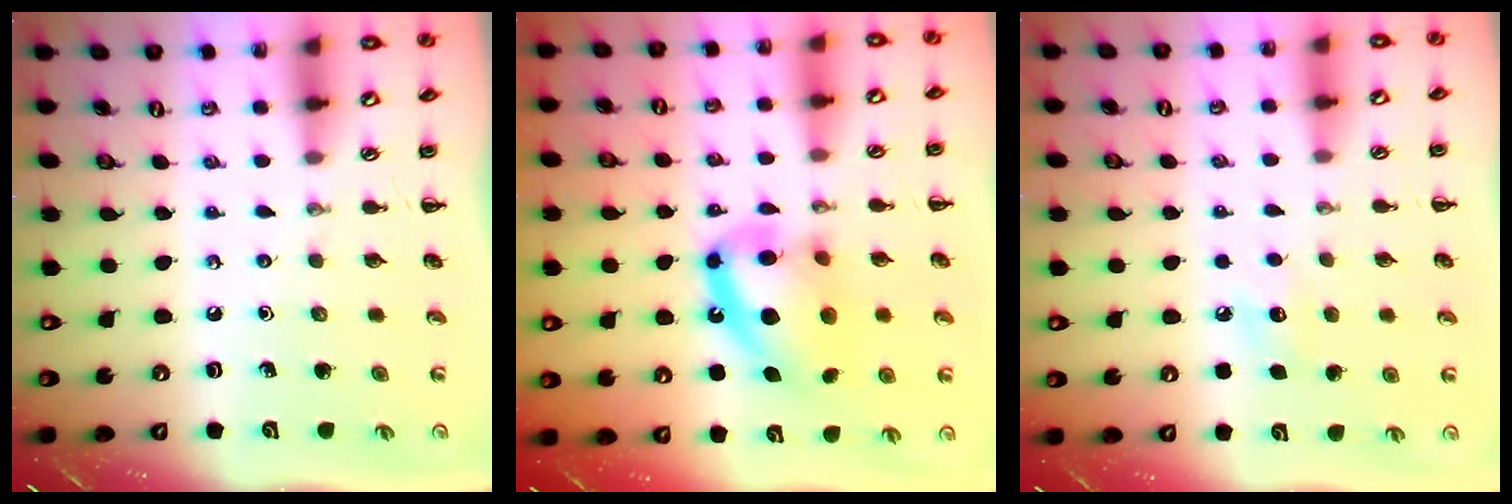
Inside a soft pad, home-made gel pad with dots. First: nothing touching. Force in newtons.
{"total": 15.1, "press": 14.7, "slide": 3.7}
{"total": 6.7, "press": 6.4, "slide": 1.8}